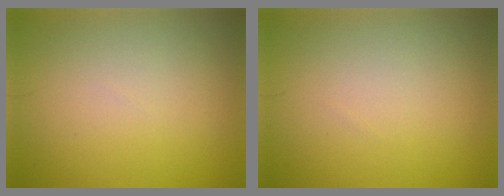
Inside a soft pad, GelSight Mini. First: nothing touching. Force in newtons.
{"total": 0.0}